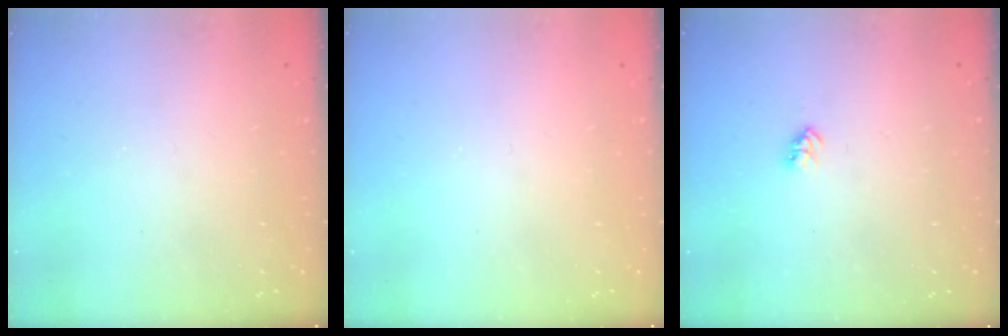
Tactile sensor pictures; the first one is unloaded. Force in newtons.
{"total": 0.0}
{"total": 2.7, "press": 2.7, "slide": 0.4}